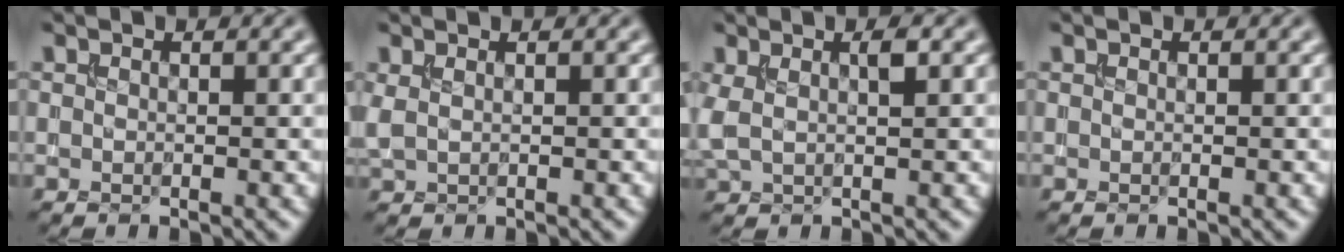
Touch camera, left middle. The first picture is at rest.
{"total": 1.1, "force": [0.6, 0.5, 0.8], "torque": [-0.022, 0.001, 0.014]}
{"total": 2.5, "force": [0.8, 0.9, 2.2], "torque": [-0.051, 0.005, 0.013]}
{"total": 0.0}